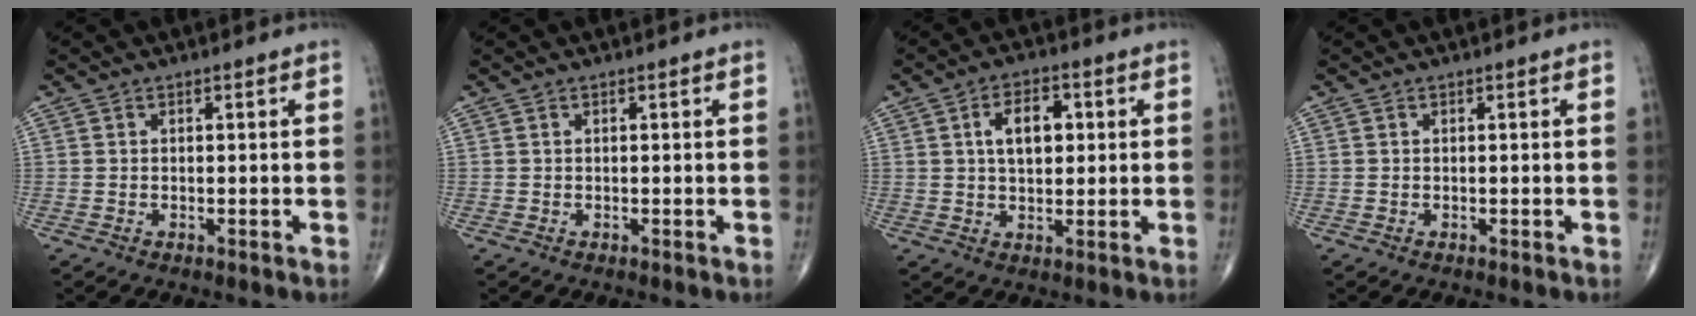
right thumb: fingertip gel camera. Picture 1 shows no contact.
{"total": 0.0}
{"total": 7.3, "force": [1.6, 4.1, 5.8], "torque": [-0.083, 0.002, 0.026]}
{"total": 0.0}